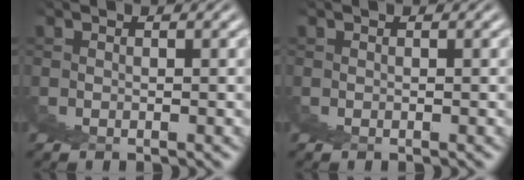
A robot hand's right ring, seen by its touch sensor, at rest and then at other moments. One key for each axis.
{"total": 0.0}